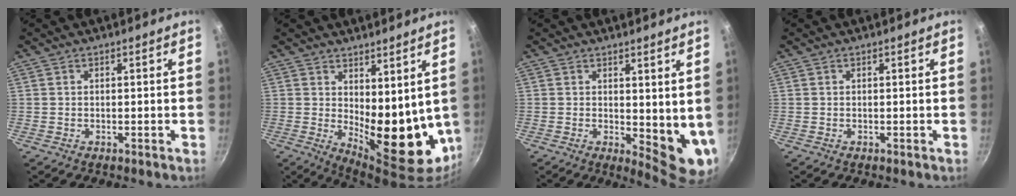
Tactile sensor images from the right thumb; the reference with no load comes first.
{"total": 12.4, "force": [3.3, 5.5, 10.6], "torque": [-0.118, -0.055, 0.065]}
{"total": 6.9, "force": [2.0, 2.6, 6.1], "torque": [-0.062, -0.028, 0.035]}
{"total": 0.0}